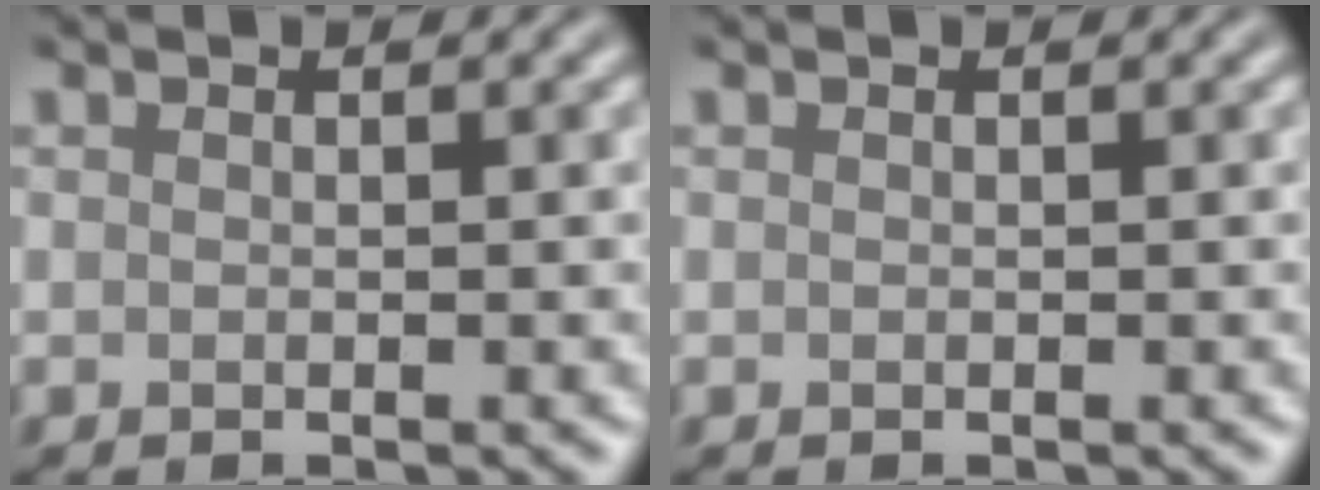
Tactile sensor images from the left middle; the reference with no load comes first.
{"total": 0.0}